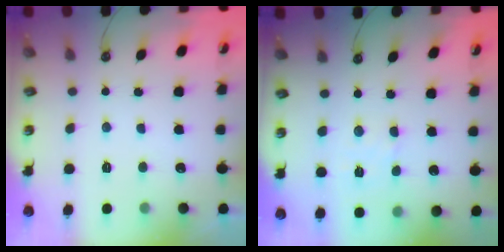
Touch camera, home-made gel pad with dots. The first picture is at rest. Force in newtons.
{"total": 2.5, "press": 2.5, "slide": 0.4}